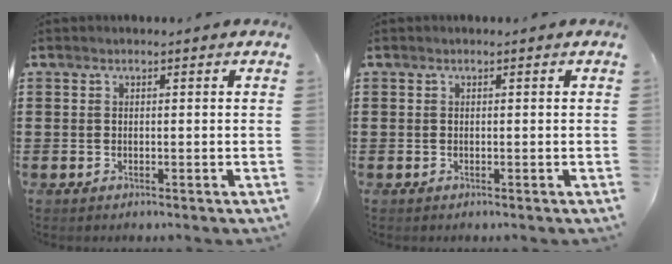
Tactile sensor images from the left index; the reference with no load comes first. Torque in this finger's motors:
{"motor_torque": [0.00, 0.00, 0.00, 0.00]}